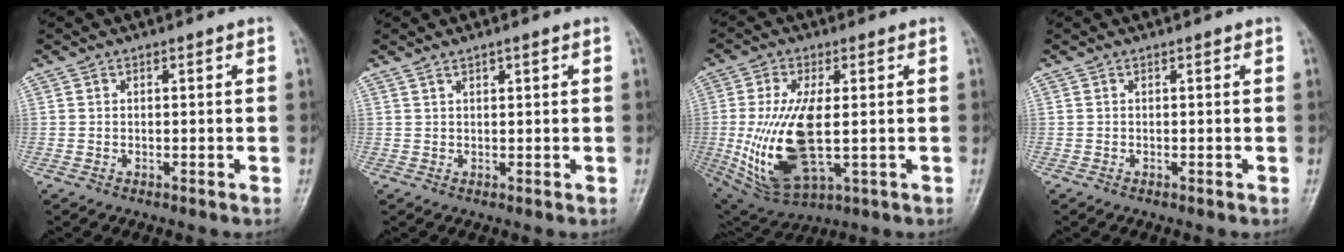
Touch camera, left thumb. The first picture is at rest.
{"total": 1.4, "force": [0.8, 0.4, 1.1], "torque": [-0.019, 0.001, 0.017]}
{"total": 16.5, "force": [-1.1, 7.3, 14.7], "torque": [-0.296, -0.012, 0.001]}
{"total": 0.0}